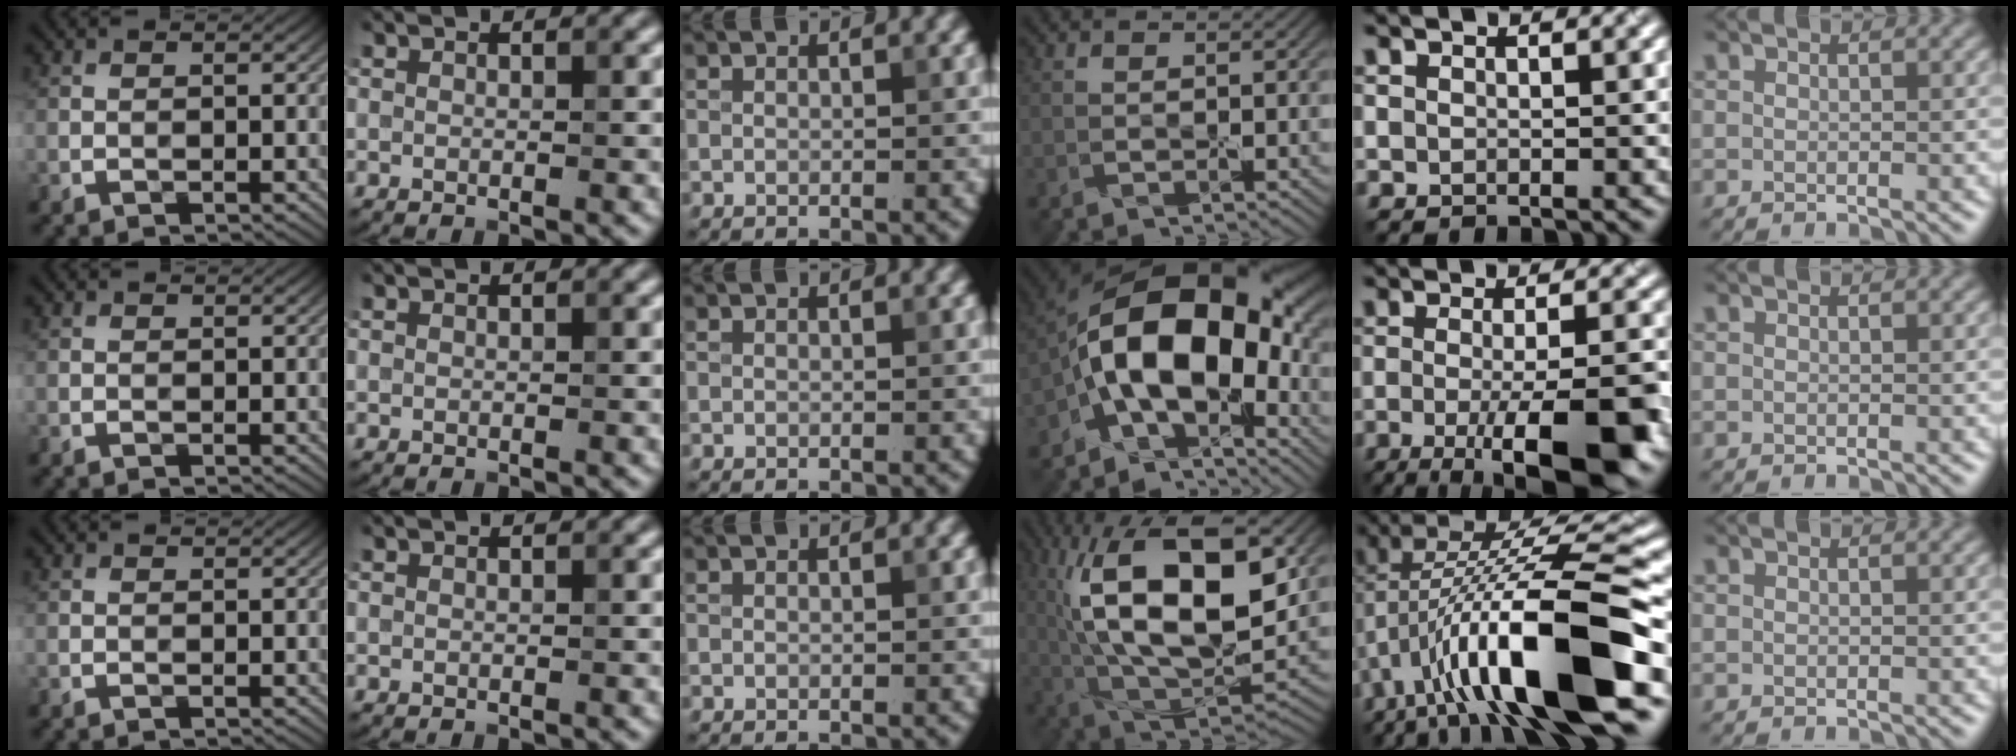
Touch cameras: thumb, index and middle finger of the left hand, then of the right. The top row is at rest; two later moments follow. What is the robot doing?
{"motion": "peel", "object": "tape"}